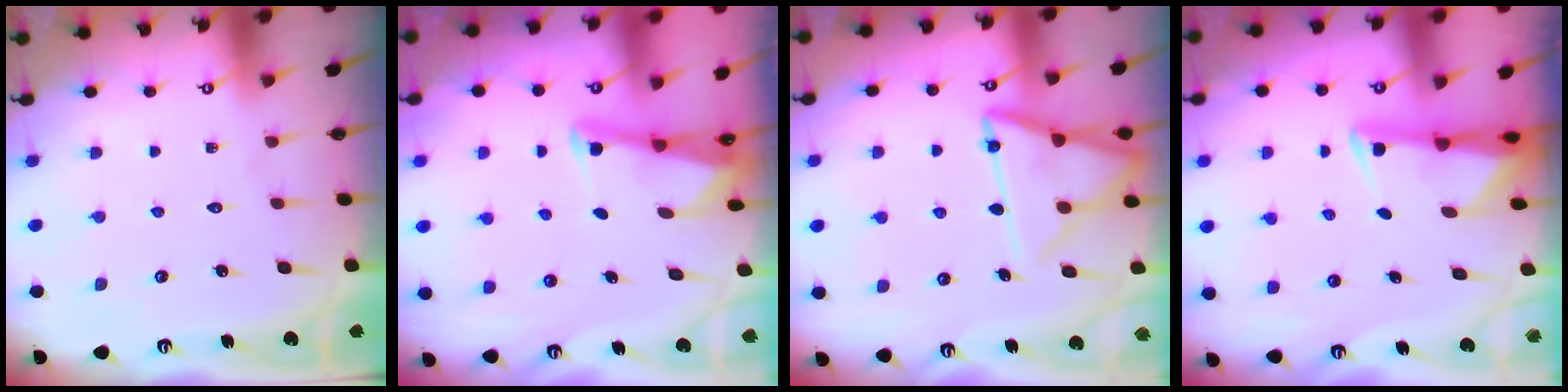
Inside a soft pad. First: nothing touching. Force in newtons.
{"total": 2.5, "press": 2.5, "slide": 0.1}
{"total": 14.8, "press": 14.8, "slide": 1.4}
{"total": 3.0, "press": 2.9, "slide": 0.5}